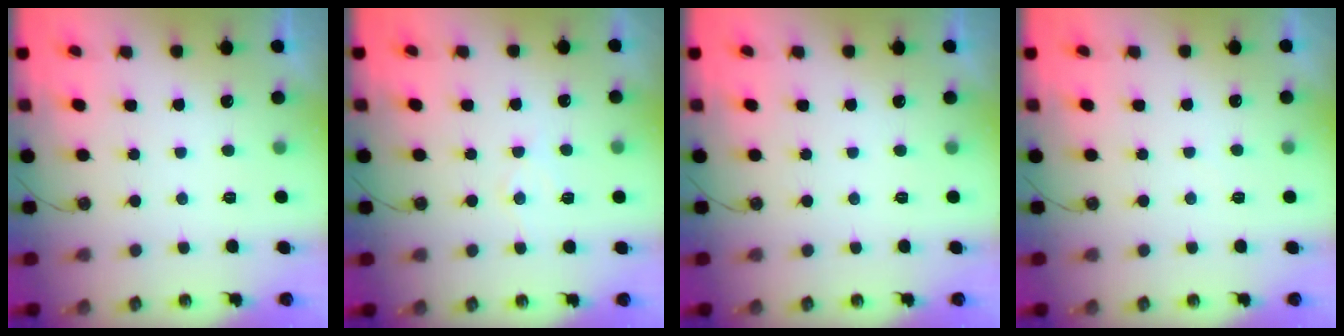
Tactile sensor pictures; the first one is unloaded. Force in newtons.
{"total": 6.1, "press": 6.1, "slide": 0.3}
{"total": 0.0}
{"total": 2.3, "press": 2.3, "slide": 0.4}